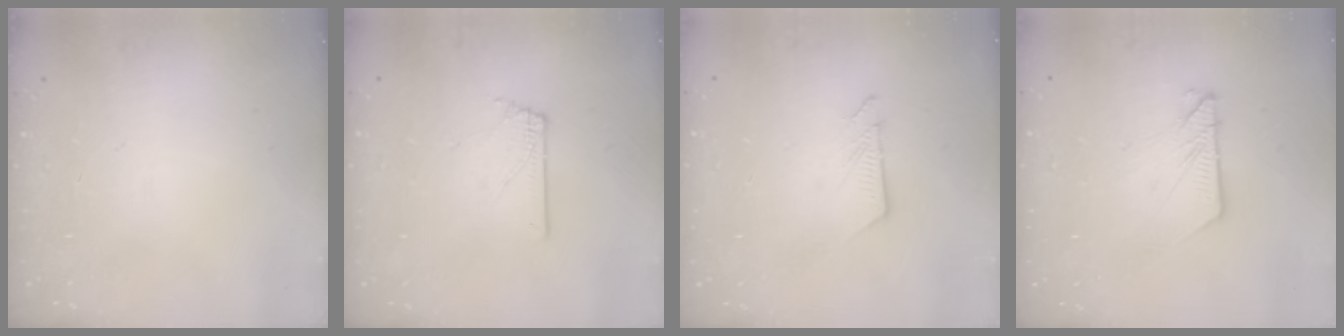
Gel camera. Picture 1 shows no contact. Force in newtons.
{"total": 1.6, "press": 1.6, "slide": 0.2}
{"total": 7.0, "press": 7.0, "slide": 0.1}
{"total": 7.9, "press": 7.8, "slide": 0.4}